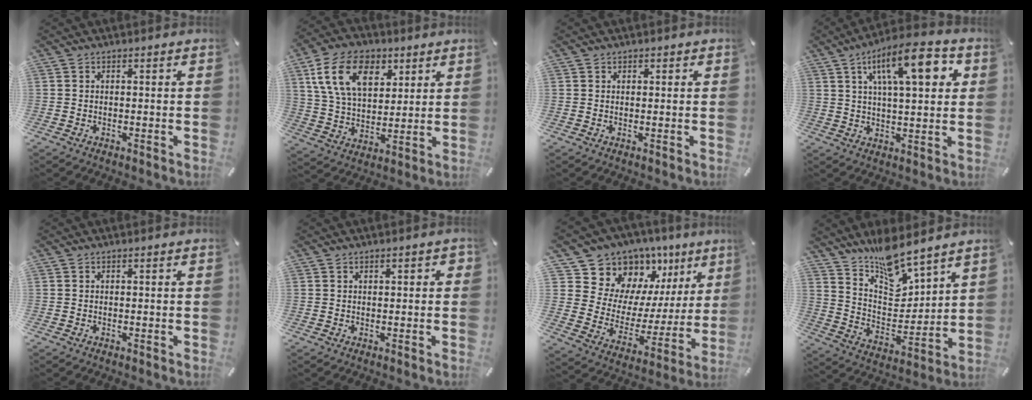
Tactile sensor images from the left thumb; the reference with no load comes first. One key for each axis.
{"total": 15.2, "fx": 6.7, "fy": 10.1, "fz": 9.1, "tx": -0.179, "ty": -0.006, "tz": 0.124}
{"total": 0.9, "fx": 0.4, "fy": 0.8, "fz": 0.1, "tx": 0.007, "ty": 0.000, "tz": 0.005}
{"total": 16.2, "fx": 6.6, "fy": 6.2, "fz": 13.5, "tx": -0.207, "ty": -0.008, "tz": 0.101}
{"total": 0.0}
{"total": 1.1, "fx": 0.1, "fy": 0.8, "fz": 0.7, "tx": -0.005, "ty": 0.004, "tz": -0.002}
{"total": 13.1, "fx": 10.1, "fy": 8.2, "fz": 1.3, "tx": -0.032, "ty": -0.114, "tz": 0.187}
{"total": 12.4, "fx": 11.4, "fy": 3.6, "fz": 3.1, "tx": -0.061, "ty": -0.098, "tz": 0.211}